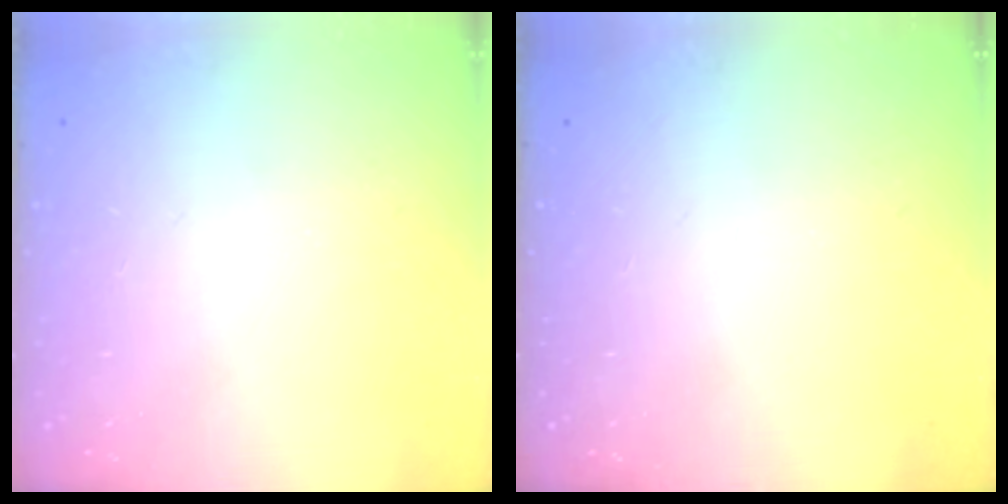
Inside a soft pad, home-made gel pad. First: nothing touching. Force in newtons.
{"total": 0.0}